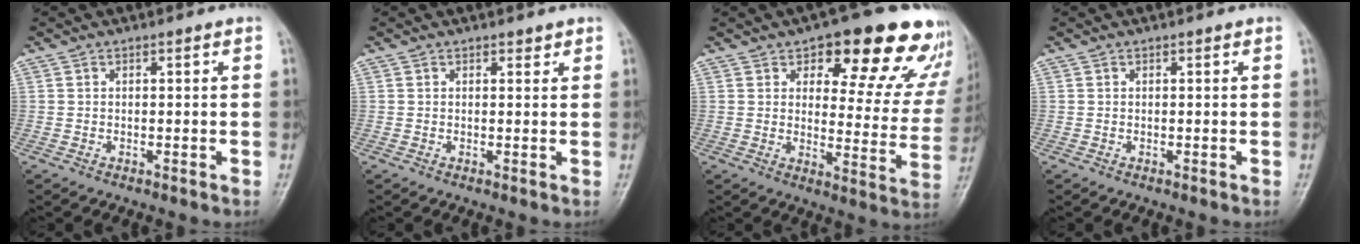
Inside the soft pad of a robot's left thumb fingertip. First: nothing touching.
{"total": 1.1, "force": [0.9, 0.6, 0.3], "torque": [0.002, -0.006, 0.008]}
{"total": 19.9, "force": [13.2, 8.8, 12.0], "torque": [-0.087, -0.062, 0.153]}
{"total": 0.0}